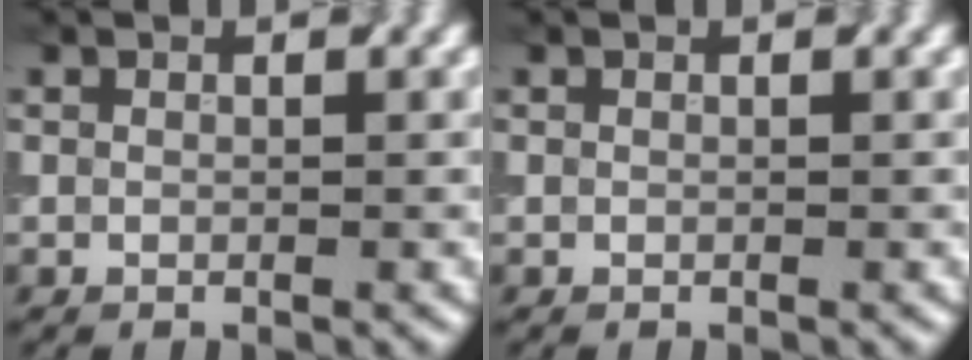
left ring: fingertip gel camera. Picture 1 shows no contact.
{"total": 0.0}